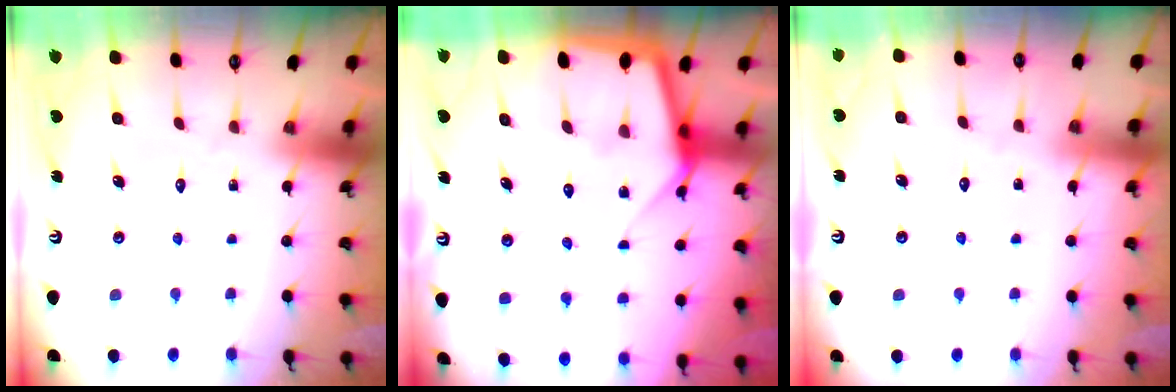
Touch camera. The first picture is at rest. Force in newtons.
{"total": 7.1, "press": 7.1, "slide": 0.5}
{"total": 3.0, "press": 3.0, "slide": 0.2}